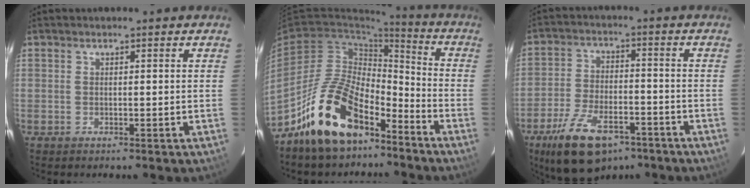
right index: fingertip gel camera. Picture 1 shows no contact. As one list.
[{"total": 18.0, "force": [-12.1, 8.7, 10.1], "torque": [-0.194, 0.026, -0.202]}, {"total": 15.1, "force": [-9.5, 7.2, 9.2], "torque": [-0.196, -0.018, -0.162]}]